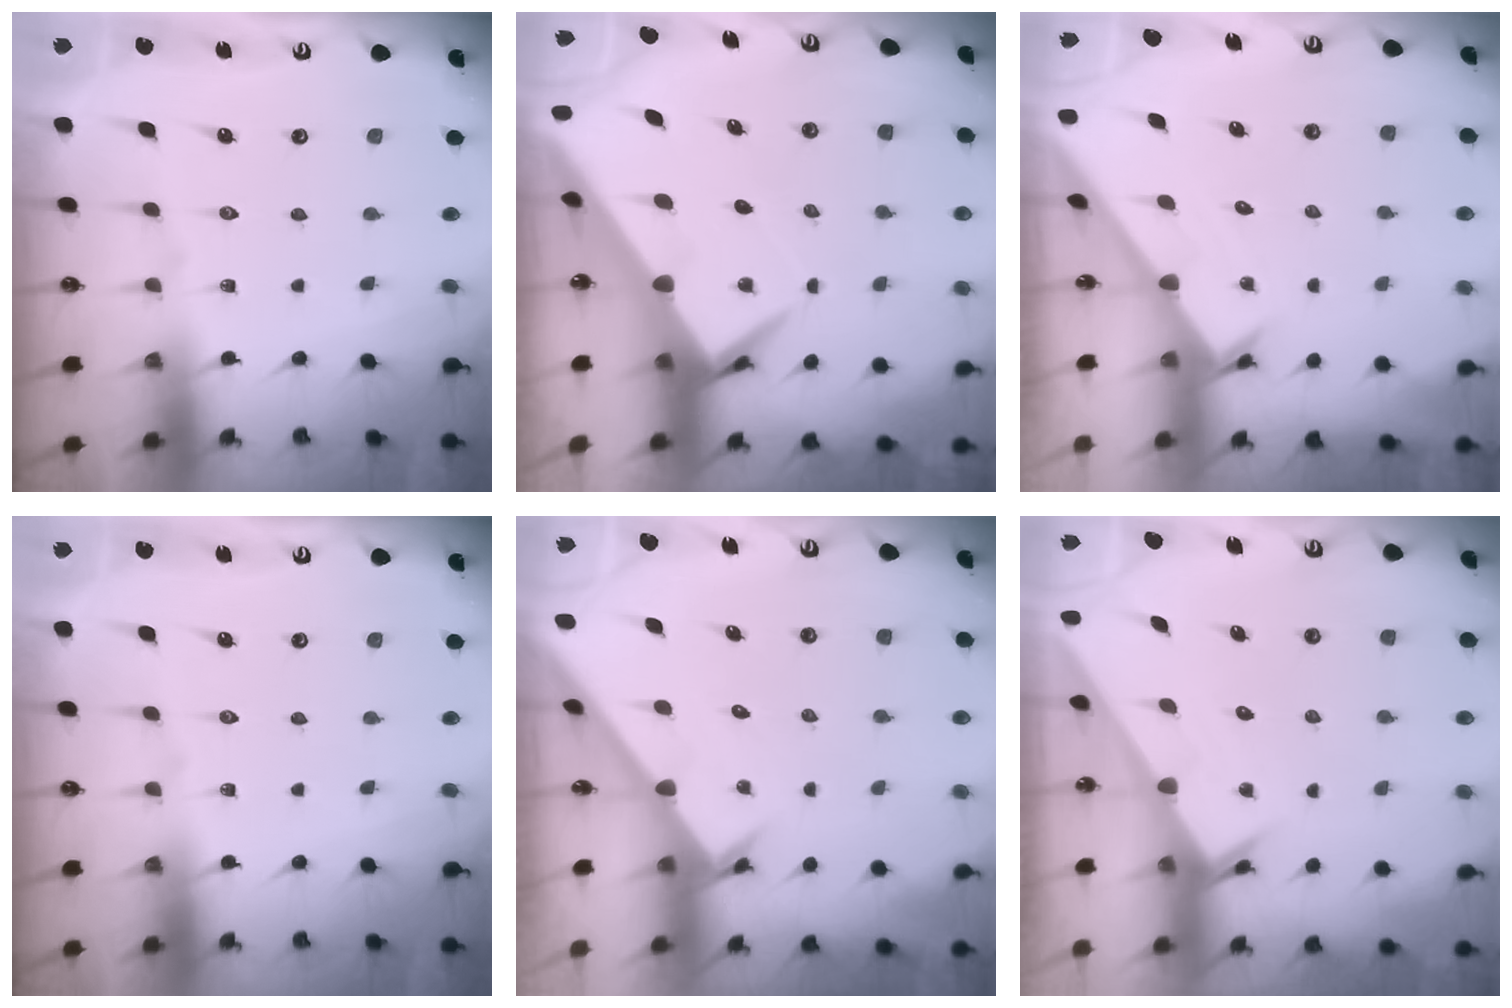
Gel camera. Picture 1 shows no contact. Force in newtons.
{"total": 7.4, "press": 7.4, "slide": 0.6}
{"total": 1.7, "press": 1.7, "slide": 0.1}
{"total": 0.0}
{"total": 2.4, "press": 2.4, "slide": 0.1}
{"total": 2.4, "press": 2.4, "slide": 0.1}